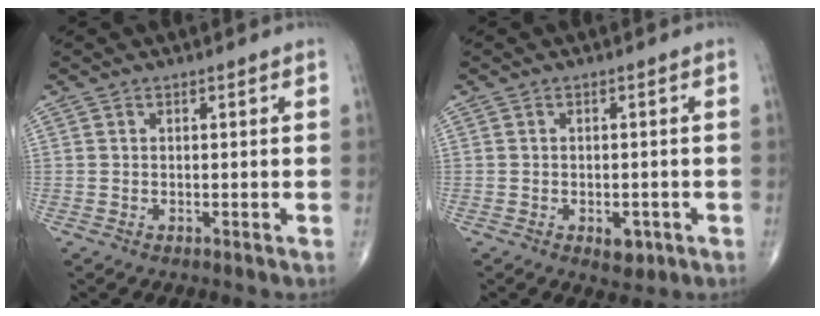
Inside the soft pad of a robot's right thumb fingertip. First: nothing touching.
{"total": 3.1, "force": [-1.3, 1.8, 2.2], "torque": [-0.020, 0.001, -0.011]}